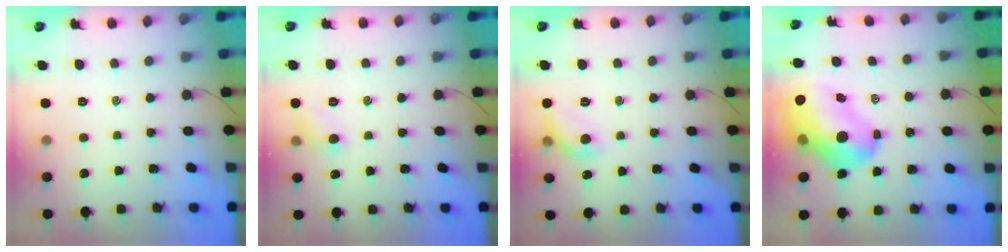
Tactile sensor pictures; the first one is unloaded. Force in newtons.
{"total": 6.5, "press": 6.3, "slide": 1.6}
{"total": 8.1, "press": 8.1, "slide": 0.8}
{"total": 17.3, "press": 16.5, "slide": 5.1}